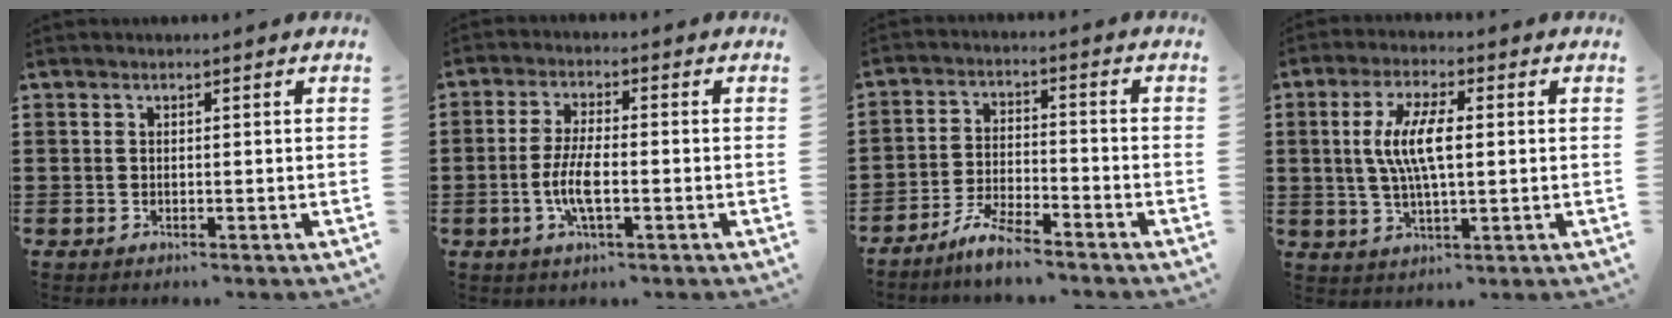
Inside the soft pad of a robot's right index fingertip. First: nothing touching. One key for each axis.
{"total": 5.9, "fx": -1.6, "fy": 1.5, "fz": 5.5, "tx": -0.129, "ty": -0.011, "tz": -0.038}
{"total": 5.4, "fx": -5.0, "fy": 0.4, "fz": 2.1, "tx": -0.058, "ty": -0.002, "tz": -0.100}
{"total": 7.8, "fx": 0.8, "fy": 2.5, "fz": 7.3, "tx": -0.161, "ty": 0.002, "tz": 0.005}